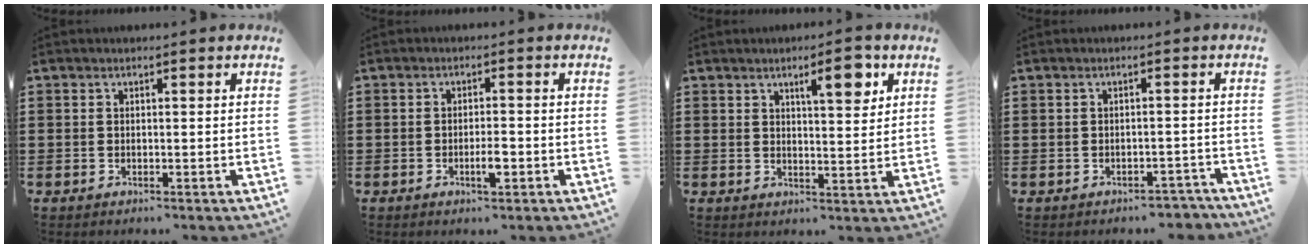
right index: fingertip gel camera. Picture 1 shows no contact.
{"total": 3.0, "force": [-1.1, 0.8, 2.6], "torque": [-0.046, 0.002, -0.020]}
{"total": 5.8, "force": [3.0, 1.6, 4.6], "torque": [-0.066, -0.004, 0.043]}
{"total": 2.6, "force": [-2.5, 0.6, 0.0], "torque": [-0.007, 0.002, -0.054]}